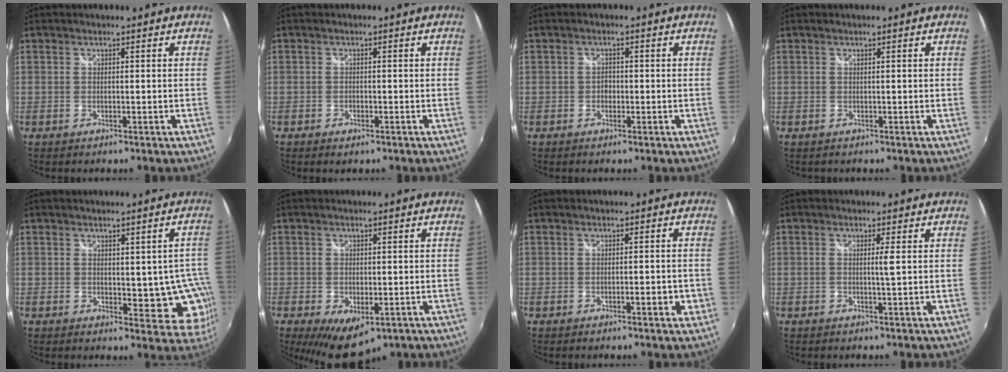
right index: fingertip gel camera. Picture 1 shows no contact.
{"total": 1.5, "force": [-1.0, 0.8, 0.8], "torque": [-0.017, -0.005, -0.020]}
{"total": 1.3, "force": [-0.6, 1.1, 0.4], "torque": [-0.006, 0.001, -0.011]}
{"total": 0.0}
{"total": 8.5, "force": [-1.0, 5.6, 6.4], "torque": [-0.048, 0.011, -0.001]}
{"total": 8.3, "force": [-3.9, 4.6, 5.7], "torque": [-0.111, -0.033, -0.054]}
{"total": 2.5, "force": [-1.0, 0.7, 2.2], "torque": [-0.031, 0.004, -0.010]}
{"total": 1.3, "force": [0.3, -0.6, 1.1], "torque": [-0.017, -0.003, 0.006]}